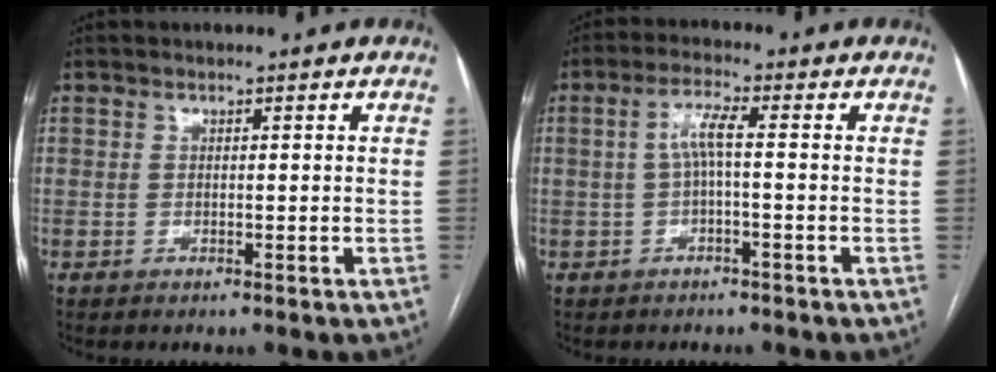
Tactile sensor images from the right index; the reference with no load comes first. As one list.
[{"total": 4.1, "force": [0.0, 0.3, 4.1], "torque": [-0.079, 0.018, 0.003]}]